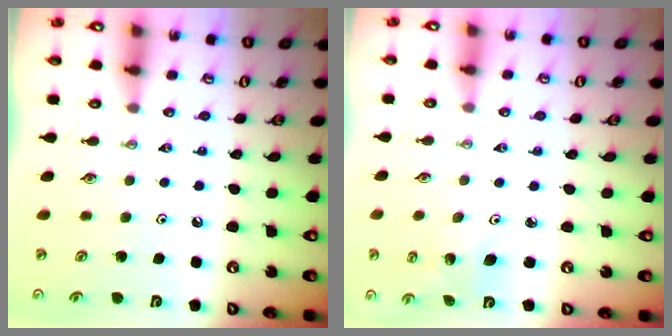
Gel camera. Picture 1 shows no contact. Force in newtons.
{"total": 3.5, "press": 2.9, "slide": 2.0}